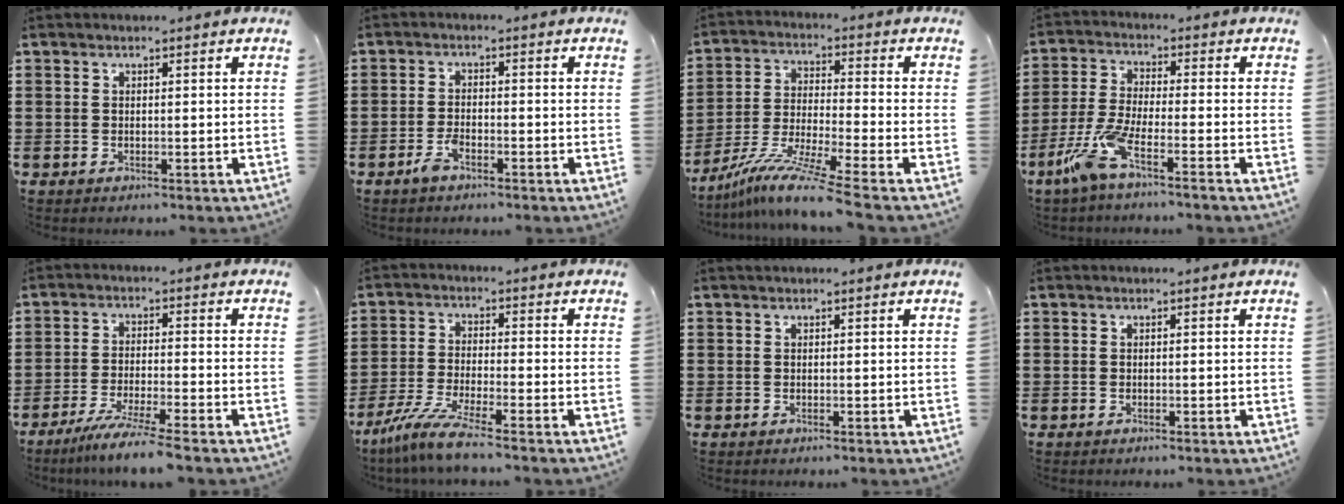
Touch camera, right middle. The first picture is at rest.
{"total": 3.0, "force": [-1.9, 0.8, 2.1], "torque": [-0.050, -0.002, -0.039]}
{"total": 8.9, "force": [-7.2, -0.3, 5.2], "torque": [-0.104, -0.009, -0.144]}
{"total": 7.1, "force": [-4.7, 0.8, 5.2], "torque": [-0.133, -0.017, -0.095]}
{"total": 5.4, "force": [-4.6, -0.6, 2.7], "torque": [-0.055, -0.020, -0.086]}
{"total": 6.5, "force": [-5.3, -0.1, 3.8], "torque": [-0.095, -0.022, -0.107]}
{"total": 0.0}
{"total": 0.0}